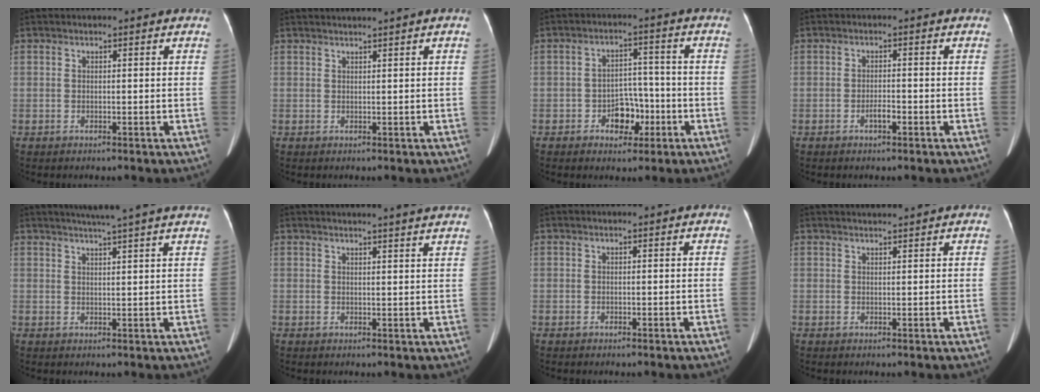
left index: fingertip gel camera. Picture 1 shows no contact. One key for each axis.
{"total": 1.7, "fx": 1.3, "fy": -0.6, "fz": 0.9, "tx": -0.013, "ty": 0.010, "tz": 0.027}
{"total": 5.5, "fx": -2.5, "fy": 3.6, "fz": 3.4, "tx": -0.051, "ty": 0.017, "tz": -0.037}
{"total": 1.7, "fx": -1.0, "fy": 0.4, "fz": 1.3, "tx": -0.023, "ty": 0.001, "tz": -0.016}
{"total": 9.4, "fx": 7.9, "fy": -1.2, "fz": 4.9, "tx": -0.071, "ty": 0.020, "tz": 0.091}
{"total": 8.3, "fx": 7.6, "fy": -0.9, "fz": 3.3, "tx": -0.041, "ty": 0.010, "tz": 0.073}
{"total": 0.0}
{"total": 2.0, "fx": 1.9, "fy": -0.6, "fz": 0.3, "tx": -0.004, "ty": 0.012, "tz": 0.034}